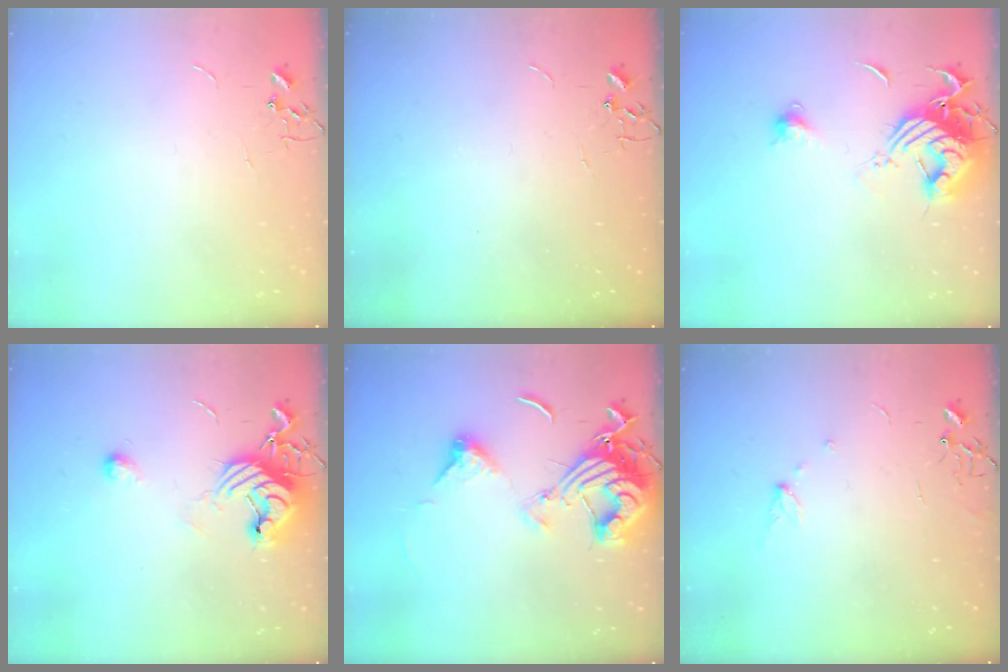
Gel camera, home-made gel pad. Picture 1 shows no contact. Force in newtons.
{"total": 0.0}
{"total": 13.4, "press": 13.4, "slide": 1.5}
{"total": 12.5, "press": 12.4, "slide": 1.0}
{"total": 14.8, "press": 14.7, "slide": 1.5}
{"total": 4.5, "press": 4.4, "slide": 0.5}